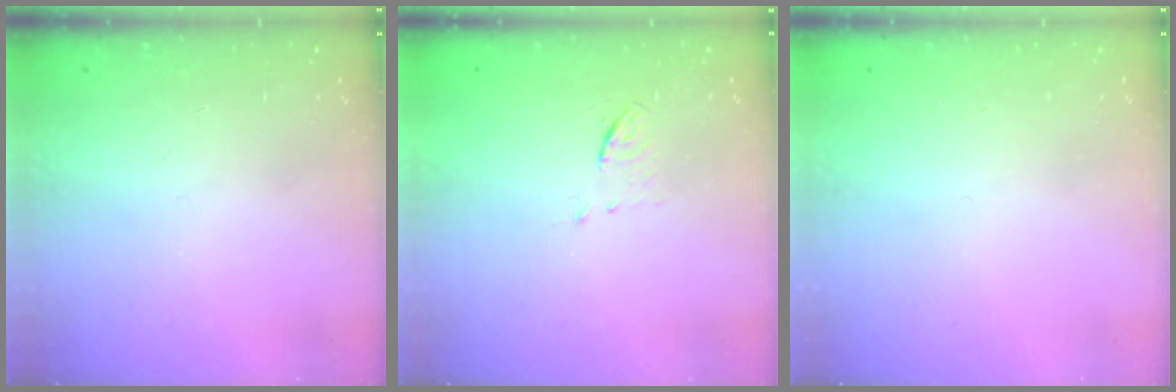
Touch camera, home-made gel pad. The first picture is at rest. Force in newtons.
{"total": 3.9, "press": 3.6, "slide": 1.4}
{"total": 0.0}